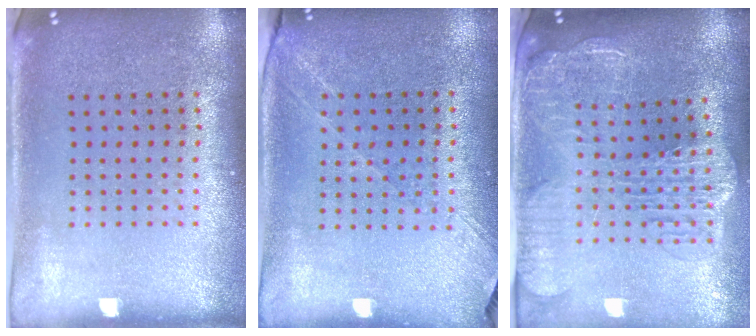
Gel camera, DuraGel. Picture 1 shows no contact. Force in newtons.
{"total": 1.3, "press": 1.2, "slide": 0.4}
{"total": 3.2, "press": 2.6, "slide": 1.8}